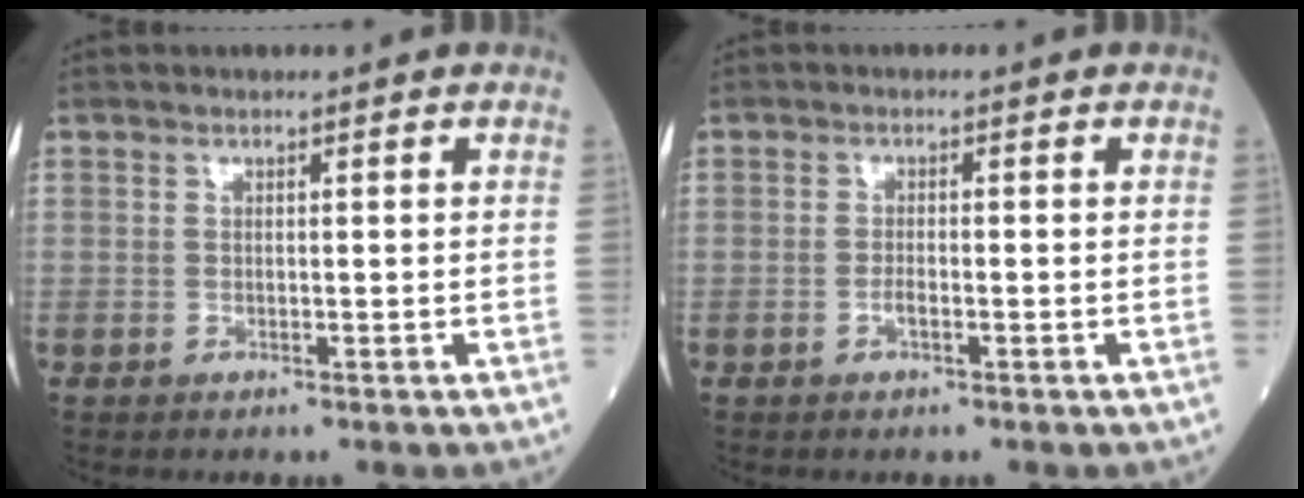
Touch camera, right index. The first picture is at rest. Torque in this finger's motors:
{"motor_torque": [0.09, -0.05, 0.16, 0.04]}